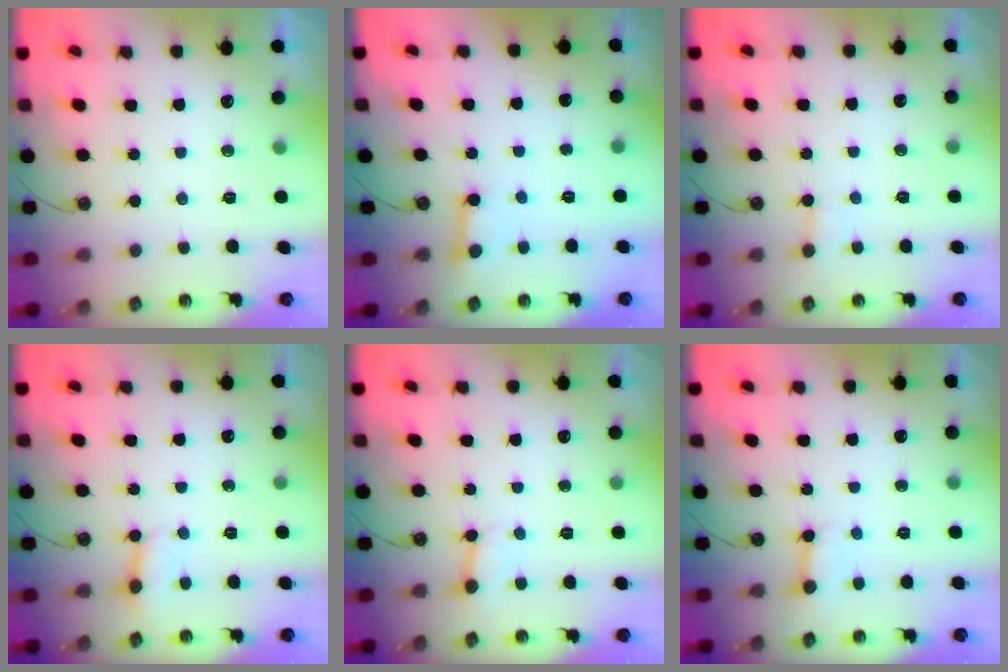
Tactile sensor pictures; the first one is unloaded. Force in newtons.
{"total": 3.0, "press": 3.0, "slide": 0.2}
{"total": 3.5, "press": 3.5, "slide": 0.3}
{"total": 3.2, "press": 3.2, "slide": 0.2}
{"total": 2.6, "press": 2.6, "slide": 0.1}
{"total": 3.3, "press": 3.3, "slide": 0.2}